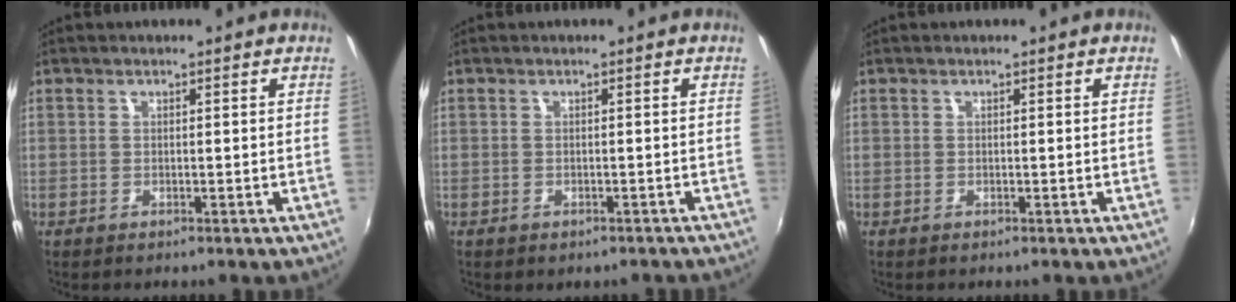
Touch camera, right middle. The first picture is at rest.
{"total": 2.6, "force": [-2.1, 1.1, 1.1], "torque": [-0.022, -0.008, -0.022]}
{"total": 0.0}